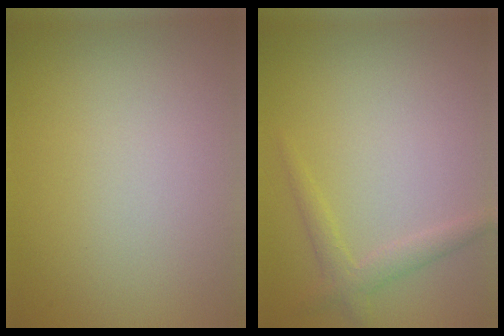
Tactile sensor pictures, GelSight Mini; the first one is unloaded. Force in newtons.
{"total": 1.8, "press": 1.8, "slide": 0.1}